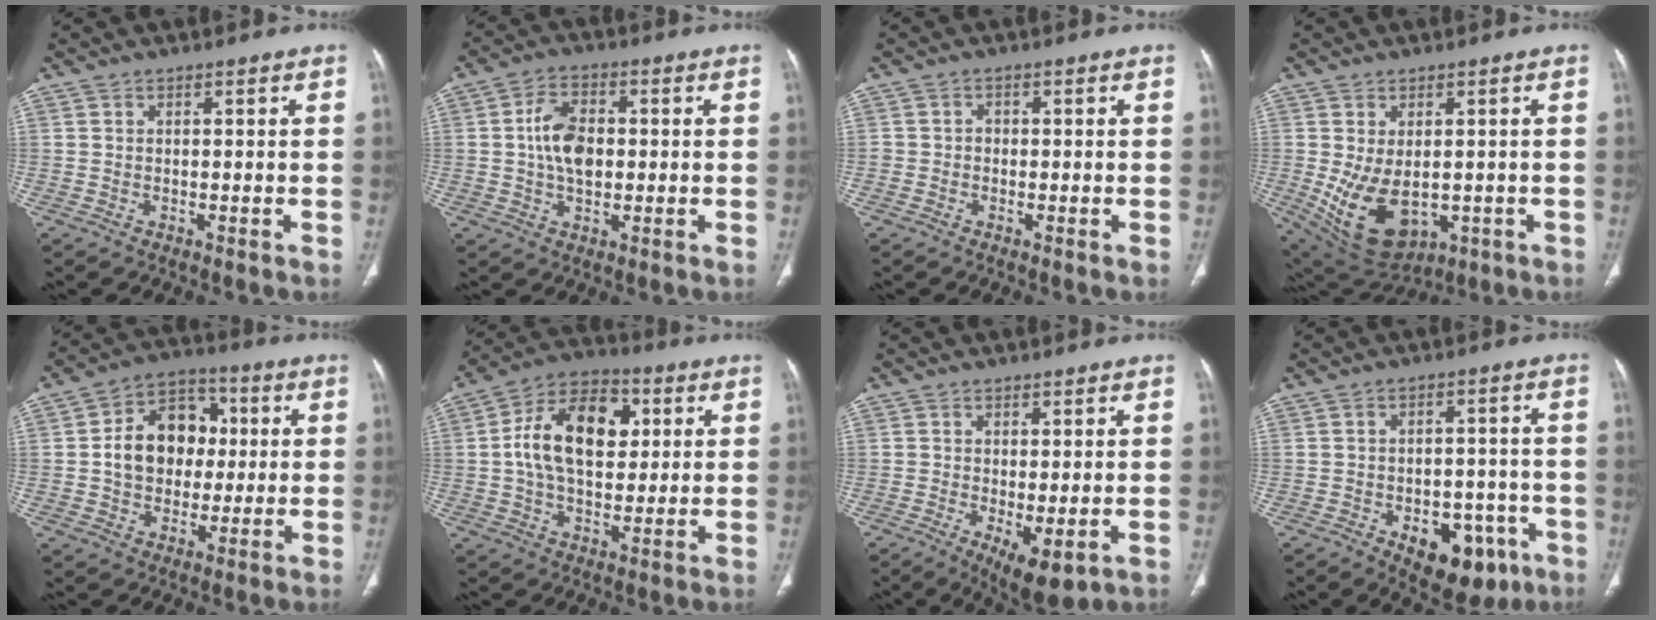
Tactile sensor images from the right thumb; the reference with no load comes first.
{"total": 8.3, "force": [0.2, 5.2, 6.4], "torque": [-0.103, 0.011, 0.001]}
{"total": 1.4, "force": [-0.4, 1.3, 0.5], "torque": [0.006, 0.008, -0.012]}
{"total": 13.1, "force": [-2.4, 8.2, 9.9], "torque": [-0.167, -0.010, -0.006]}
{"total": 13.4, "force": [0.8, 10.4, 8.4], "torque": [-0.098, 0.021, 0.010]}
{"total": 16.0, "force": [2.7, 10.0, 12.2], "torque": [-0.188, 0.013, 0.039]}
{"total": 7.3, "force": [-2.1, 2.9, 6.4], "torque": [-0.100, -0.019, -0.021]}
{"total": 12.2, "force": [-5.6, 7.3, 7.9], "torque": [-0.070, 0.031, -0.064]}